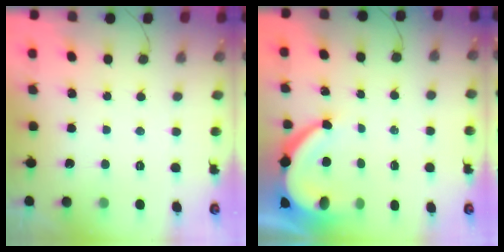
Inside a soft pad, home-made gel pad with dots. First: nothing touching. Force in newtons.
{"total": 9.5, "press": 9.4, "slide": 1.4}